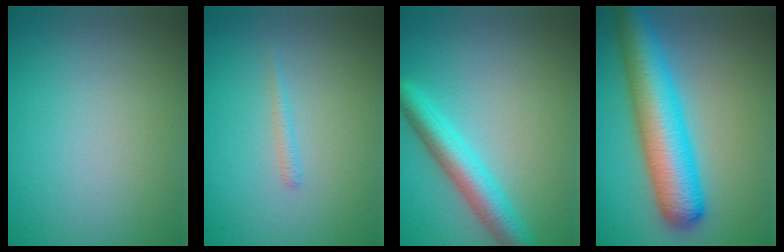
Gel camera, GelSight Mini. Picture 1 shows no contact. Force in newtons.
{"total": 0.8, "press": 0.8, "slide": 0.1}
{"total": 4.5, "press": 4.5, "slide": 0.2}
{"total": 9.0, "press": 9.0, "slide": 0.3}